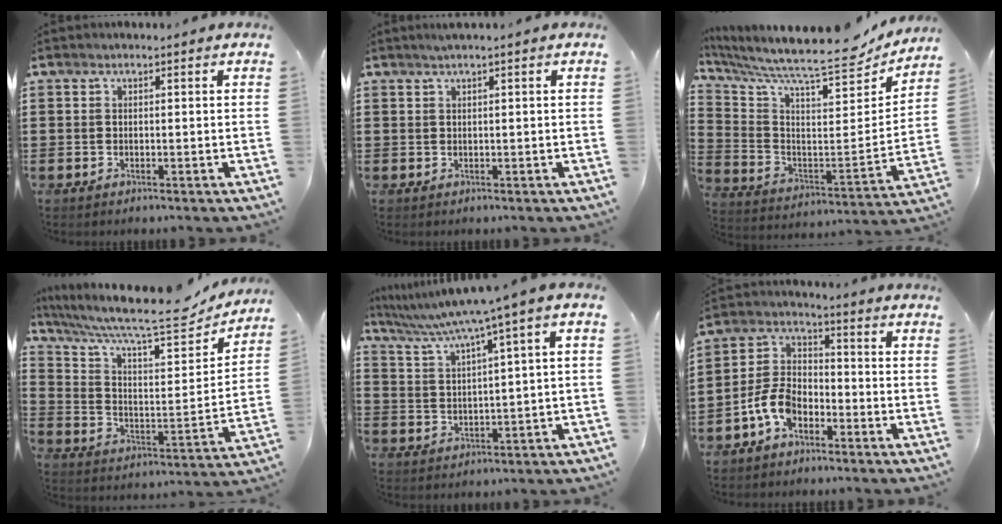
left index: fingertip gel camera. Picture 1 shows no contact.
{"total": 1.0, "force": [0.5, -0.1, 0.8], "torque": [-0.013, 0.000, 0.009]}
{"total": 8.5, "force": [7.5, 0.5, 4.0], "torque": [-0.099, -0.080, 0.115]}
{"total": 10.3, "force": [8.6, 1.7, 5.5], "torque": [-0.126, -0.062, 0.138]}
{"total": 5.4, "force": [3.4, -0.5, 4.2], "torque": [-0.096, -0.031, 0.051]}
{"total": 7.3, "force": [-4.1, 4.2, 4.3], "torque": [-0.117, 0.006, -0.087]}